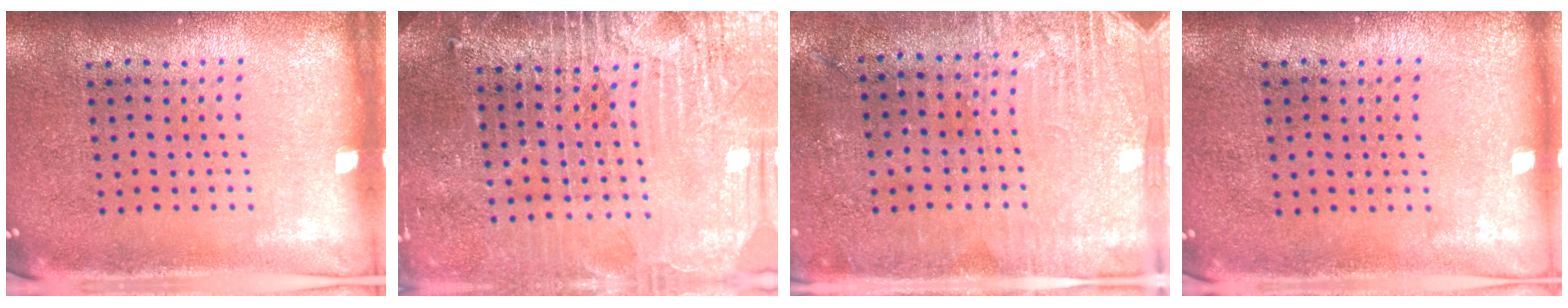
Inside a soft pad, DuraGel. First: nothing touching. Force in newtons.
{"total": 3.7, "press": 3.5, "slide": 1.3}
{"total": 2.8, "press": 2.6, "slide": 1.0}
{"total": 0.0}